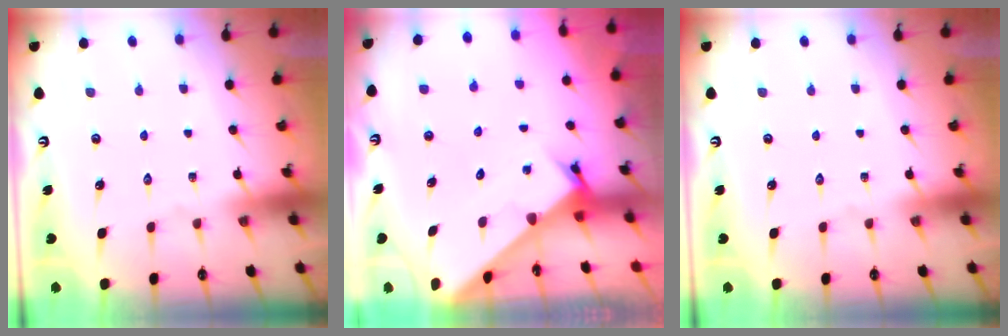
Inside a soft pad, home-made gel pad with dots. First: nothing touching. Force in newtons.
{"total": 2.3, "press": 2.3, "slide": 0.1}
{"total": 0.0}